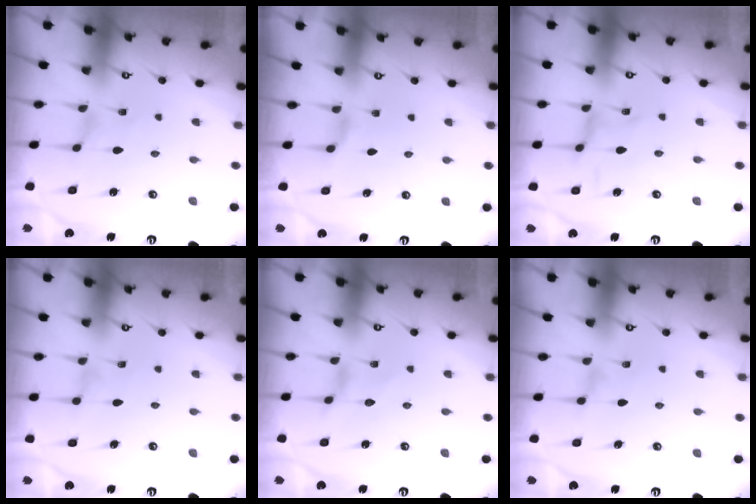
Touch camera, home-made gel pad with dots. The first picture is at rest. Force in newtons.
{"total": 1.4, "press": 1.4, "slide": 0.3}
{"total": 0.6, "press": 0.5, "slide": 0.2}
{"total": 0.0}
{"total": 0.5, "press": 0.5, "slide": 0.1}
{"total": 0.6, "press": 0.5, "slide": 0.3}